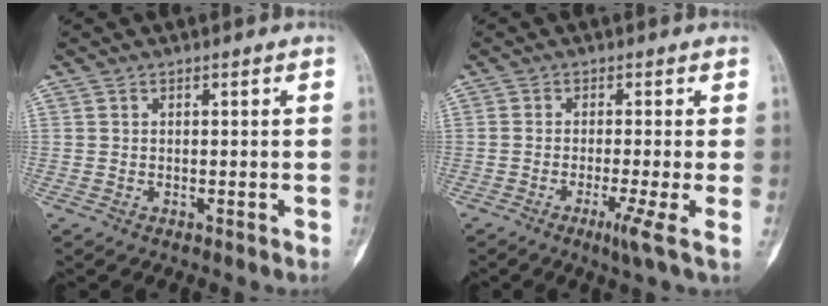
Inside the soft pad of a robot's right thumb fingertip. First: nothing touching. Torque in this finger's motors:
{"motor_torque": [0.21, -0.08, 0.26, 0.14, -0.05]}